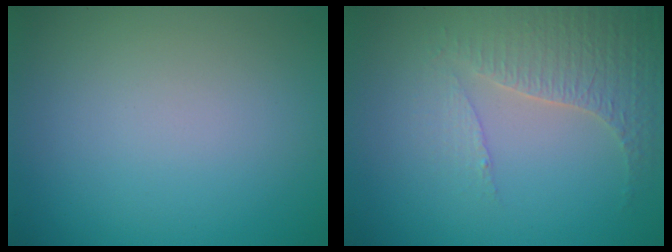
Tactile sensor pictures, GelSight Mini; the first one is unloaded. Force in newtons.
{"total": 3.4, "press": 3.2, "slide": 1.4}